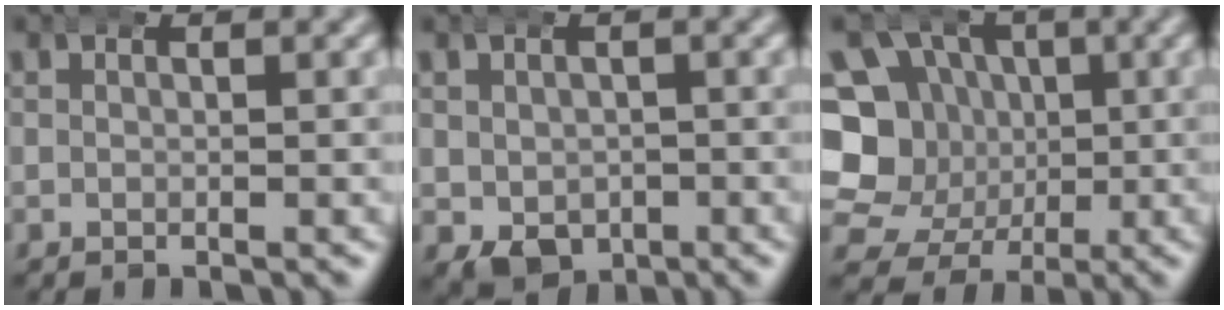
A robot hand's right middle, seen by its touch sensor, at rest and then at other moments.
{"total": 4.6, "force": [-1.6, 3.9, 2.0], "torque": [-0.027, -0.035, -0.006]}
{"total": 13.5, "force": [-0.1, 12.4, 5.2], "torque": [-0.119, -0.049, 0.002]}